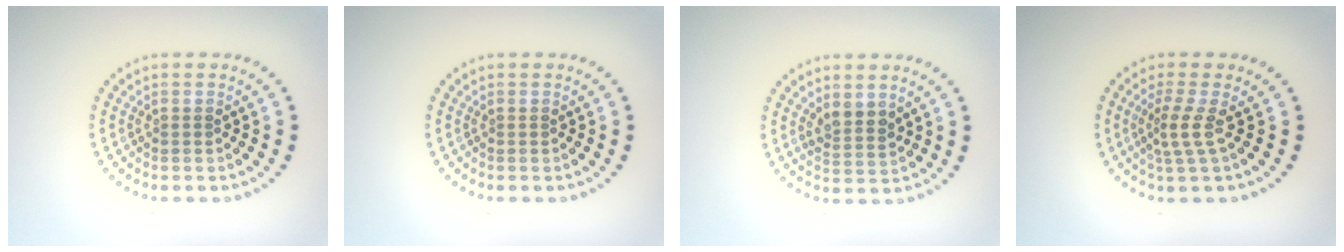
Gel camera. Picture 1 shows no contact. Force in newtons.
{"total": 0.0}
{"total": 2.2, "press": 2.0, "slide": 1.0}
{"total": 2.4, "press": 1.6, "slide": 1.7}